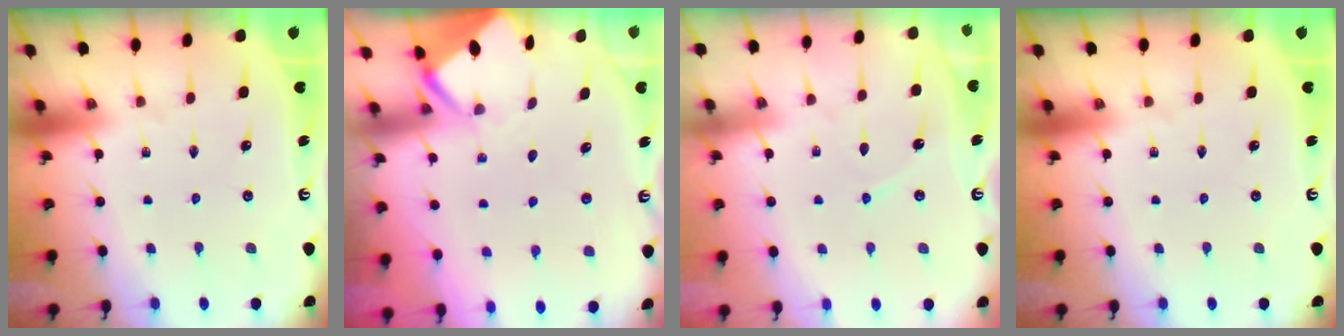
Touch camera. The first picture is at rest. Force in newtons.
{"total": 3.1, "press": 3.1, "slide": 0.3}
{"total": 4.3, "press": 4.3, "slide": 0.1}
{"total": 0.0}